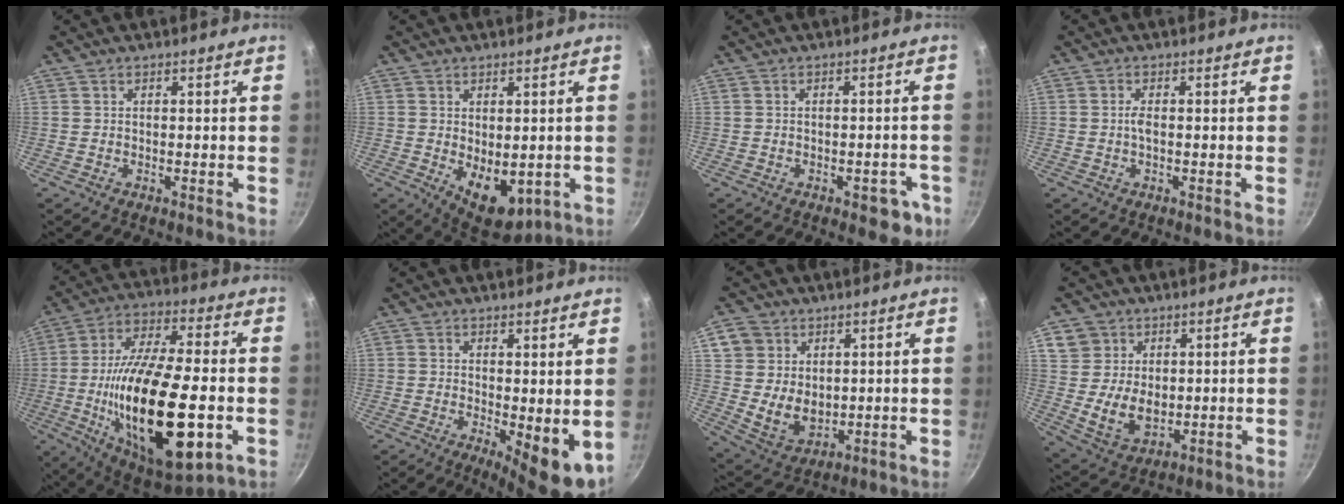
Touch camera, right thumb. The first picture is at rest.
{"total": 9.4, "force": [-1.2, 5.7, 7.3], "torque": [-0.082, -0.017, 0.000]}
{"total": 5.5, "force": [-2.4, 3.0, 4.0], "torque": [-0.022, 0.023, -0.020]}
{"total": 1.6, "force": [-0.1, 0.6, 1.5], "torque": [-0.032, 0.003, -0.005]}
{"total": 29.1, "force": [-6.0, 11.4, 26.1], "torque": [-0.453, 0.015, -0.094]}
{"total": 7.5, "force": [0.2, 3.0, 6.9], "torque": [-0.086, -0.016, 0.010]}
{"total": 9.9, "force": [2.2, 8.4, 4.7], "torque": [-0.059, -0.022, 0.052]}
{"total": 9.4, "force": [1.6, 8.0, 4.6], "torque": [-0.057, -0.020, 0.037]}